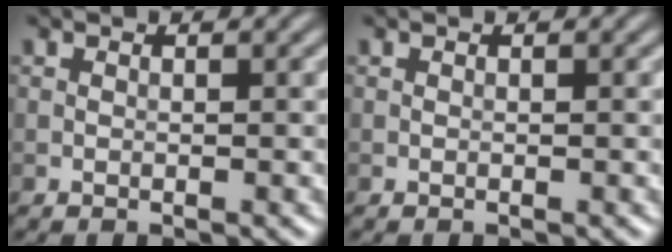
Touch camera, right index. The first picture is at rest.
{"total": 0.0}